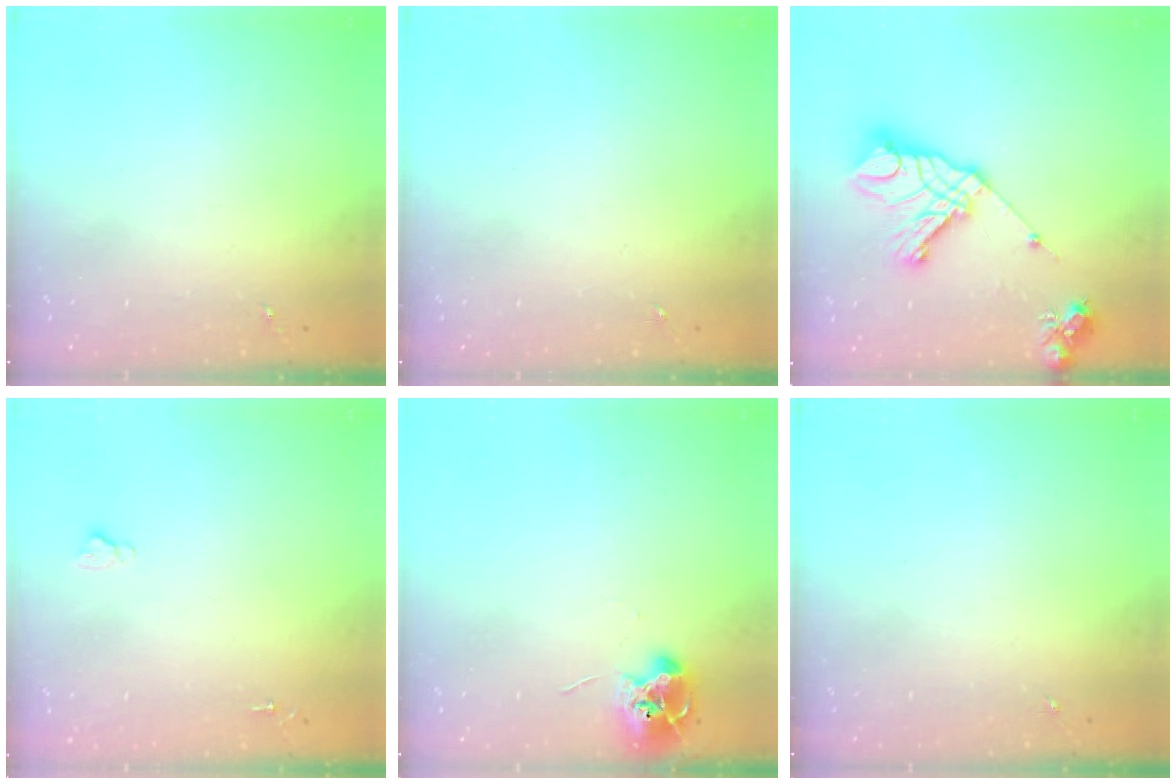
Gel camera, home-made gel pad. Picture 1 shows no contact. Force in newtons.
{"total": 0.0}
{"total": 19.8, "press": 19.6, "slide": 2.6}
{"total": 2.6, "press": 2.5, "slide": 0.3}
{"total": 9.3, "press": 9.3, "slide": 1.0}
{"total": 0.0}